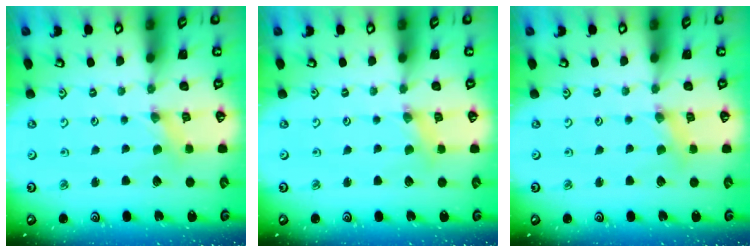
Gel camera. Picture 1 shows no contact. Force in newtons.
{"total": 1.7, "press": 1.7, "slide": 0.3}
{"total": 1.7, "press": 1.7, "slide": 0.3}